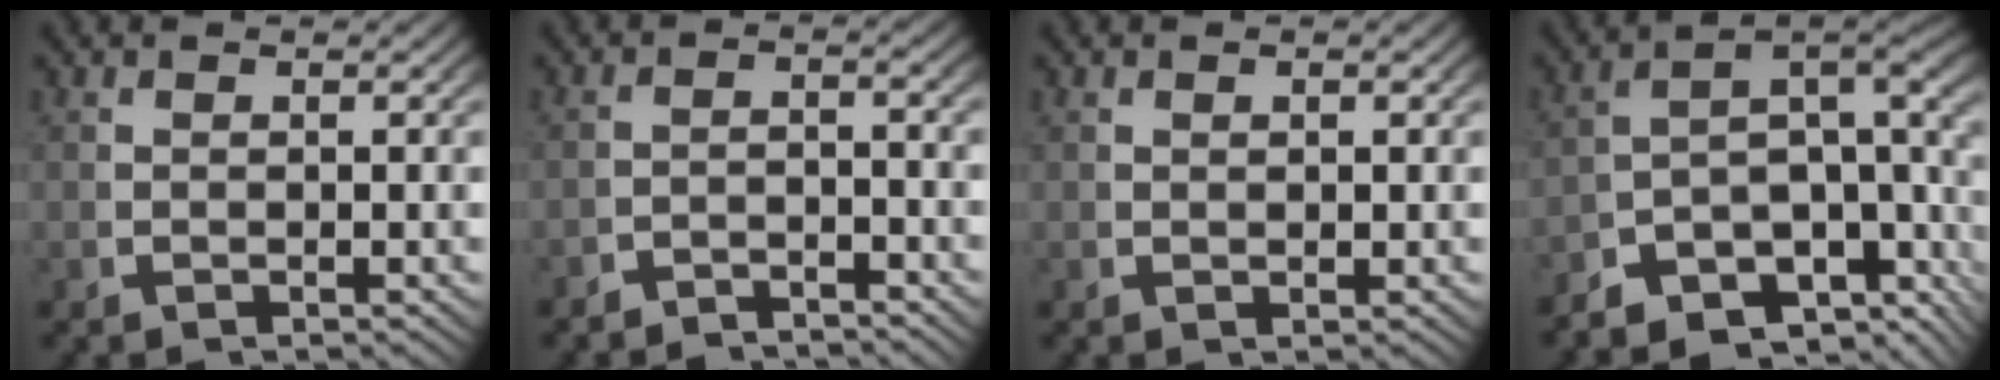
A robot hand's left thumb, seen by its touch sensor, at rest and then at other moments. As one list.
[{"total": 3.0, "force": [-2.9, 0.4, 0.4], "torque": [0.002, -0.010, -0.050]}, {"total": 0.6, "force": [0.4, 0.3, 0.4], "torque": [-0.008, -0.006, 0.011]}, {"total": 12.1, "force": [-1.7, 7.9, 9.0], "torque": [-0.131, -0.016, -0.042]}]